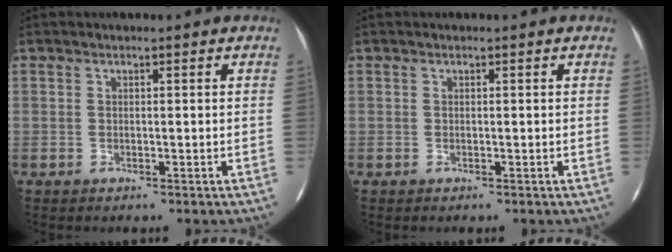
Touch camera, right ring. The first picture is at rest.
{"total": 0.0}